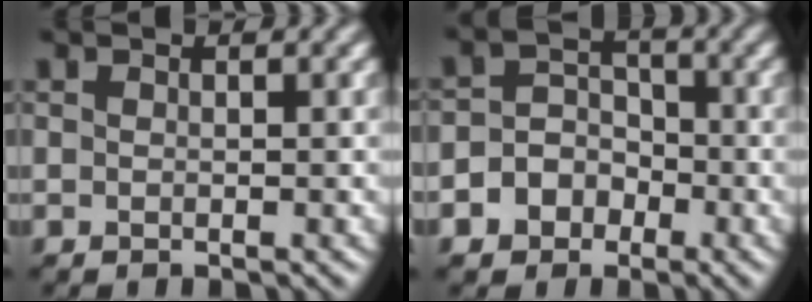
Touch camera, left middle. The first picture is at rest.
{"total": 5.2, "force": [-2.9, 4.3, 0.8], "torque": [0.001, 0.005, -0.072]}